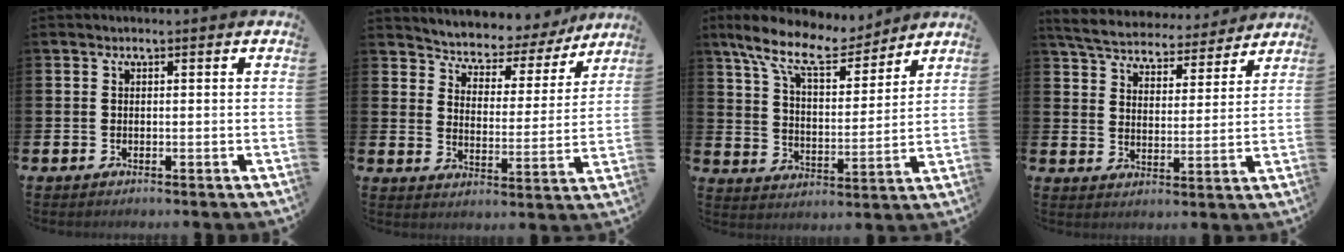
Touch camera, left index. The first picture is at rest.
{"total": 4.7, "force": [4.4, 1.7, -0.1], "torque": [-0.029, -0.044, 0.069]}
{"total": 11.6, "force": [10.0, 3.2, 4.9], "torque": [-0.120, -0.057, 0.176]}
{"total": 6.4, "force": [6.2, 1.4, 1.0], "torque": [-0.050, -0.040, 0.108]}